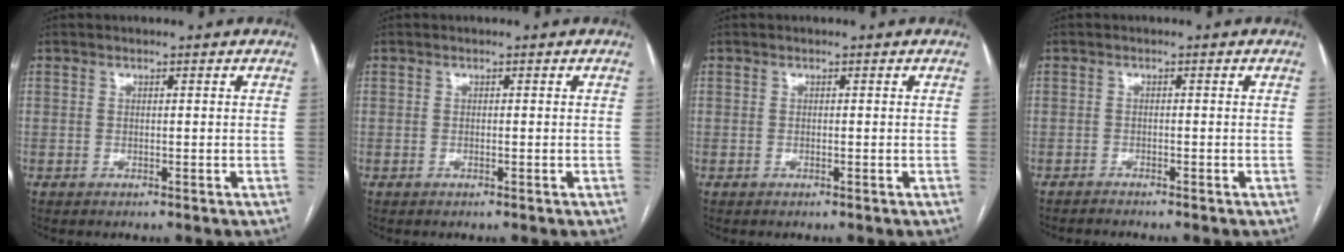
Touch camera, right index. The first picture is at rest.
{"total": 0.0}
{"total": 0.0}
{"total": 2.9, "force": [-2.7, 0.5, 0.9], "torque": [-0.014, -0.006, -0.036]}